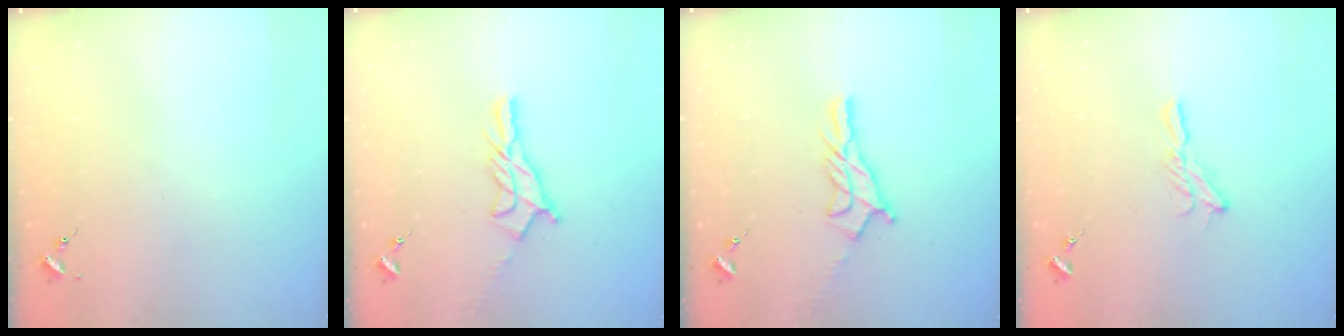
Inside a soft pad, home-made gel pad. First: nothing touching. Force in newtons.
{"total": 11.2, "press": 11.1, "slide": 0.7}
{"total": 11.2, "press": 11.1, "slide": 0.7}
{"total": 6.4, "press": 6.4, "slide": 0.4}